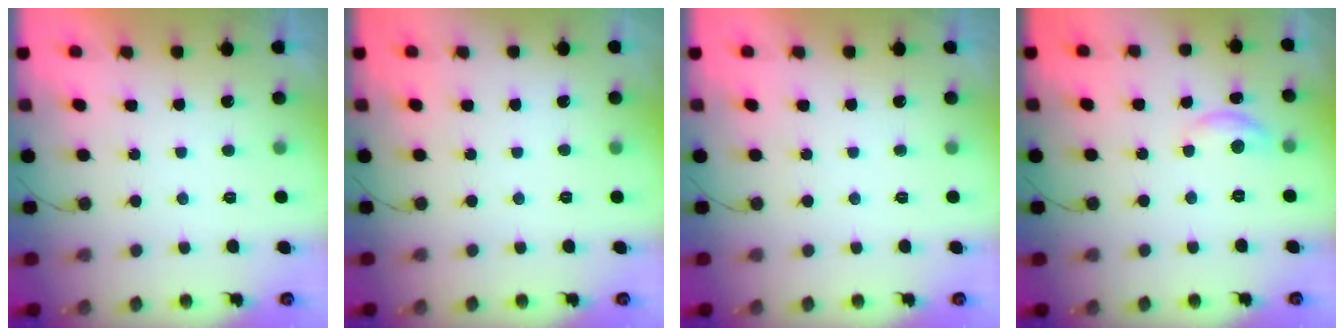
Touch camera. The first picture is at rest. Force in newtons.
{"total": 0.0}
{"total": 0.0}
{"total": 6.2, "press": 6.2, "slide": 0.4}